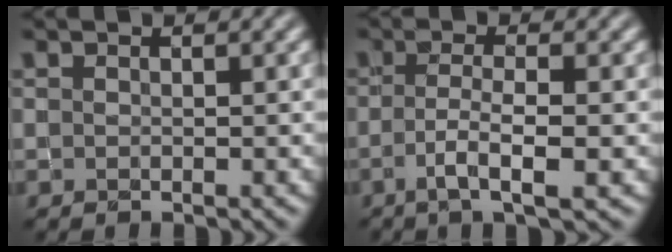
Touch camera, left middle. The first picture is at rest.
{"total": 3.7, "force": [-1.1, 0.8, 3.4], "torque": [-0.065, -0.001, -0.022]}